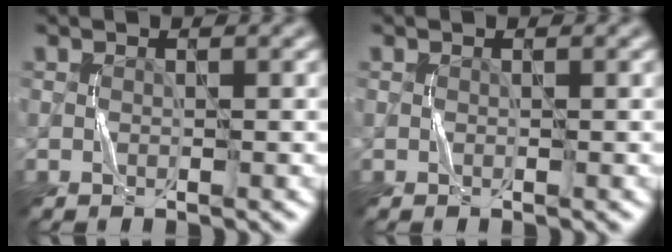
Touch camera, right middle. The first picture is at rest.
{"total": 0.0}